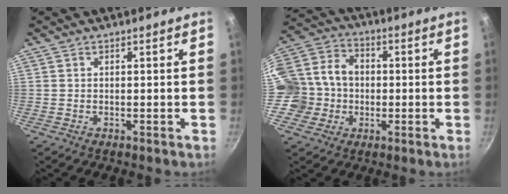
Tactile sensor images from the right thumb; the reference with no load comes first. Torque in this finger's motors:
{"motor_torque": [2.42, 2.59, 1.15, -0.83, 0.21]}